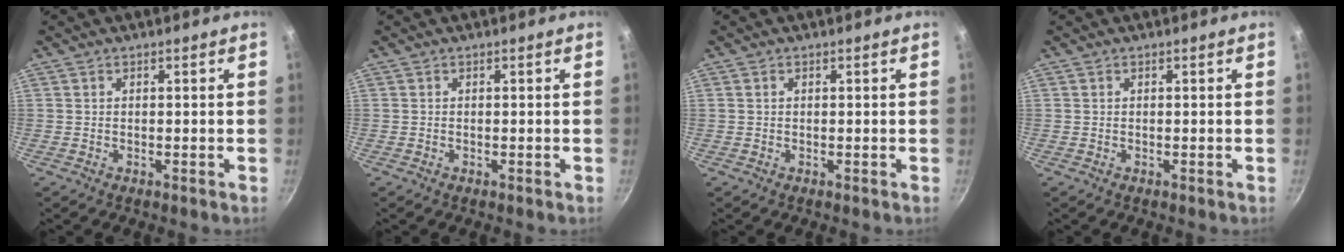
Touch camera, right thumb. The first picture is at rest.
{"total": 0.0}
{"total": 0.0}
{"total": 0.0}